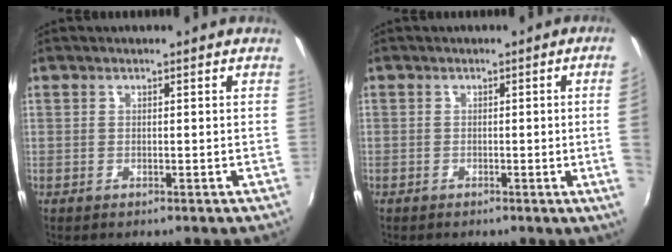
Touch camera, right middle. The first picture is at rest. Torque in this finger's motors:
{"motor_torque": [1.07, -1.07, -0.43, -0.21]}